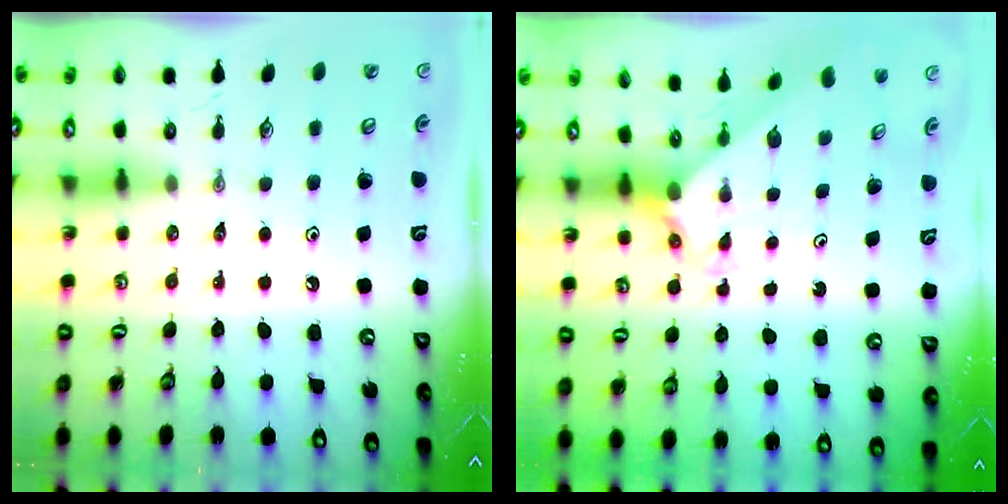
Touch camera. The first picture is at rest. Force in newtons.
{"total": 2.4, "press": 2.4, "slide": 0.2}